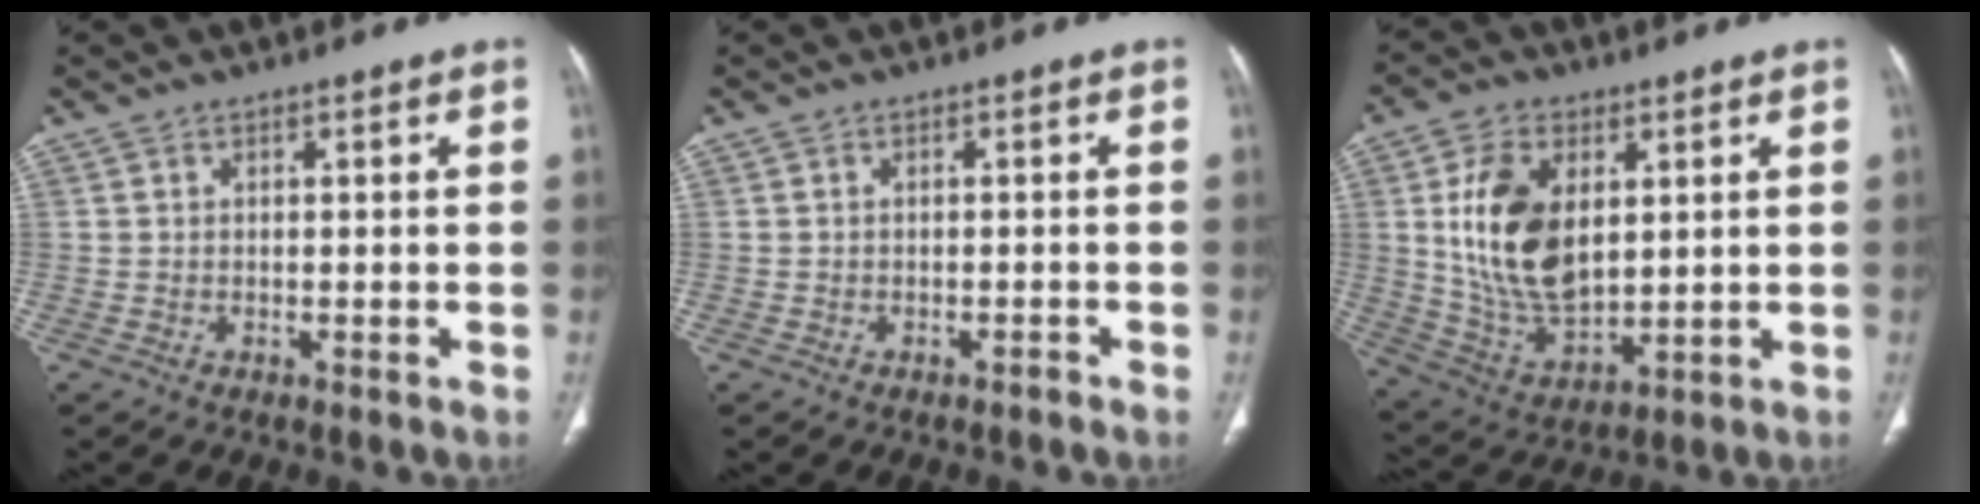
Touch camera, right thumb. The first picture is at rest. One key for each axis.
{"total": 0.7, "fx": -0.7, "fy": 0.2, "fz": 0.2, "tx": -0.007, "ty": 0.004, "tz": -0.010}
{"total": 16.3, "fx": 3.5, "fy": 9.7, "fz": 12.6, "tx": -0.220, "ty": -0.018, "tz": 0.079}